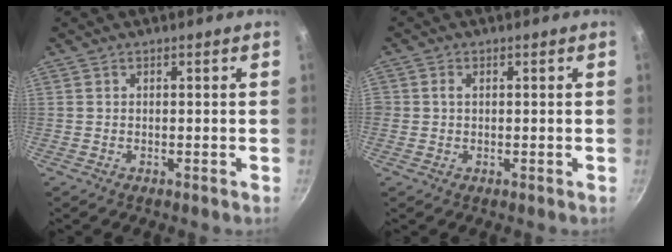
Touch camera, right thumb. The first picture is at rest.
{"total": 1.2, "force": [0.2, 1.0, 0.6], "torque": [-0.008, 0.004, 0.003]}